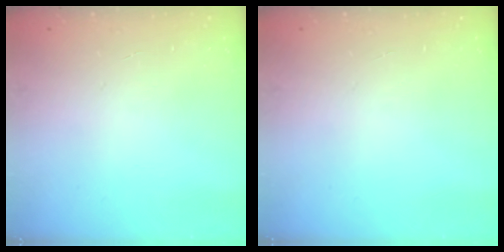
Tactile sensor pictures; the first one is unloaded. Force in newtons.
{"total": 0.0}